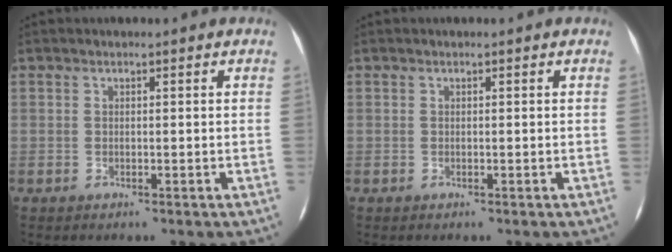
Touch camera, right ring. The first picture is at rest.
{"total": 0.0}